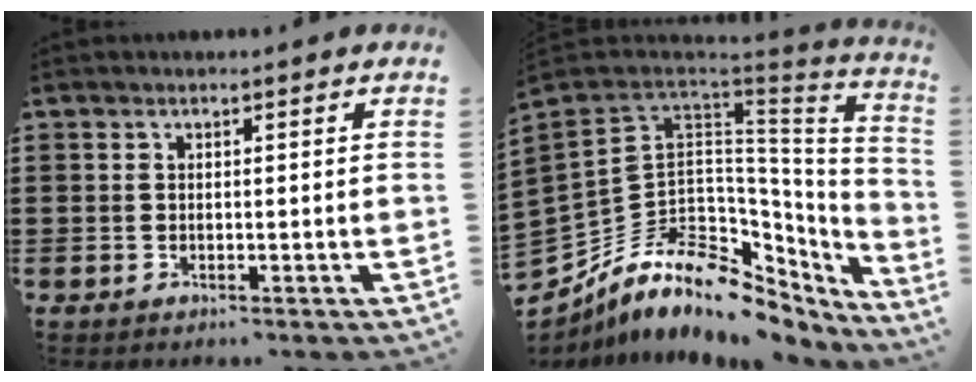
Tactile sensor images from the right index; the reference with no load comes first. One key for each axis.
{"total": 12.6, "fx": -4.5, "fy": 9.0, "fz": 7.5, "tx": -0.192, "ty": -0.005, "tz": -0.080}